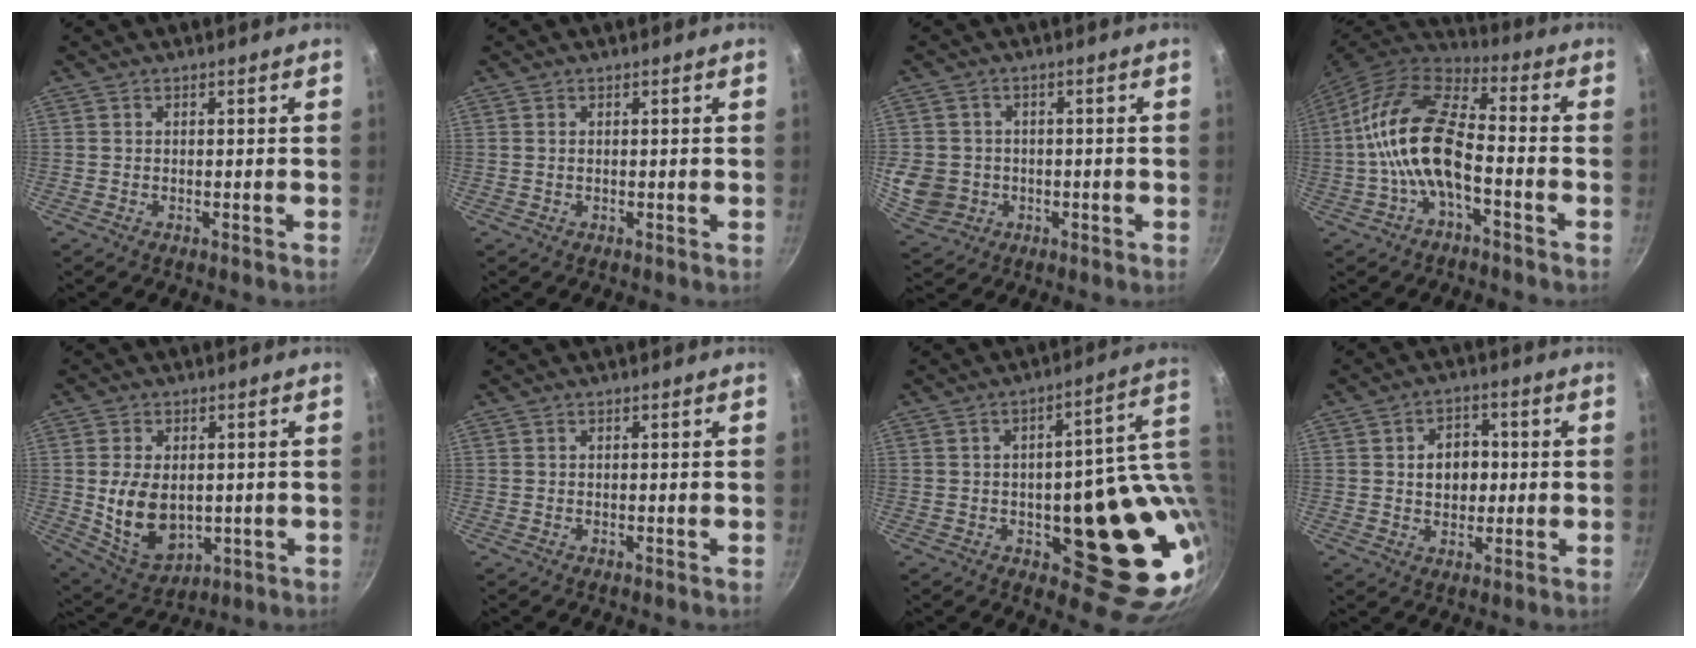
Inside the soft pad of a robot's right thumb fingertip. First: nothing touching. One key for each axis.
{"total": 0.6, "fx": 0.1, "fy": 0.3, "fz": 0.4, "tx": -0.009, "ty": 0.001, "tz": 0.002}
{"total": 8.4, "fx": -1.0, "fy": 7.6, "fz": 3.4, "tx": -0.052, "ty": 0.006, "tz": -0.007}
{"total": 15.4, "fx": -3.1, "fy": 7.2, "fz": 13.3, "tx": -0.247, "ty": 0.041, "tz": -0.071}
{"total": 11.8, "fx": 0.0, "fy": 7.9, "fz": 8.8, "tx": -0.140, "ty": -0.015, "tz": 0.023}
{"total": 0.0}
{"total": 21.3, "fx": 0.5, "fy": 10.4, "fz": 18.6, "tx": -0.182, "ty": -0.015, "tz": 0.019}
{"total": 7.1, "fx": 0.6, "fy": 5.5, "fz": 4.5, "tx": -0.039, "ty": 0.006, "tz": 0.007}